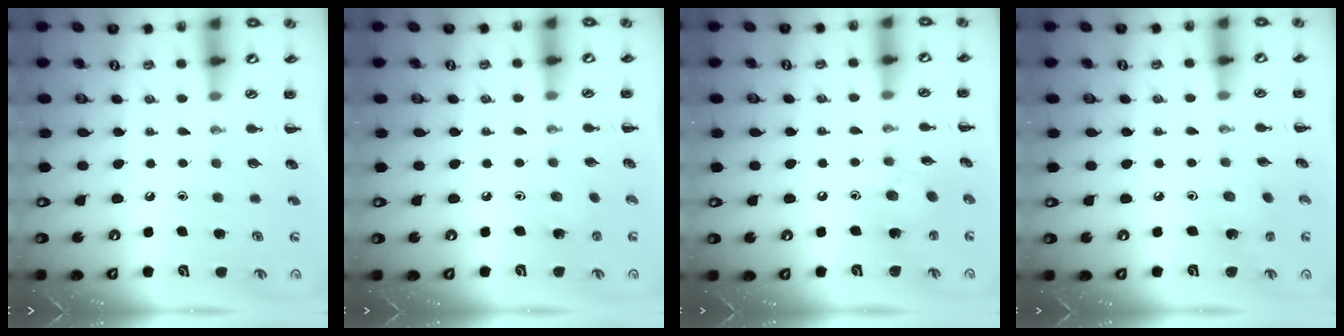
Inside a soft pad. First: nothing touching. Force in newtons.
{"total": 1.6, "press": 1.4, "slide": 0.6}
{"total": 7.2, "press": 7.2, "slide": 0.5}
{"total": 2.7, "press": 2.6, "slide": 0.7}